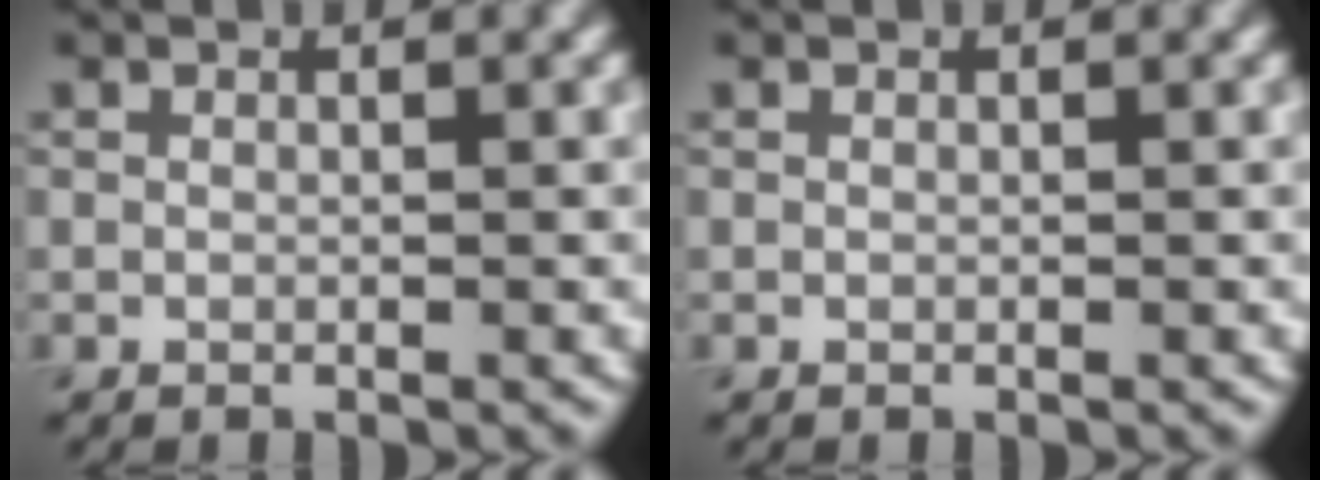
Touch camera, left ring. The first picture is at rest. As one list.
[{"total": 0.0}]